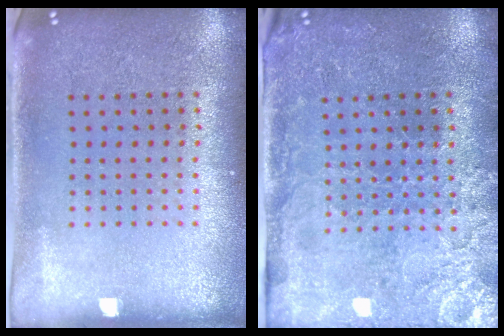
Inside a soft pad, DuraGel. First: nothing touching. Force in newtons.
{"total": 3.3, "press": 3.2, "slide": 0.8}